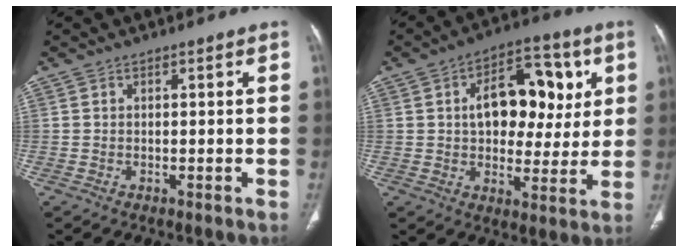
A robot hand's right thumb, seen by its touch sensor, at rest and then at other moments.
{"total": 16.3, "force": [3.8, 10.3, 12.0], "torque": [-0.122, 0.010, 0.057]}